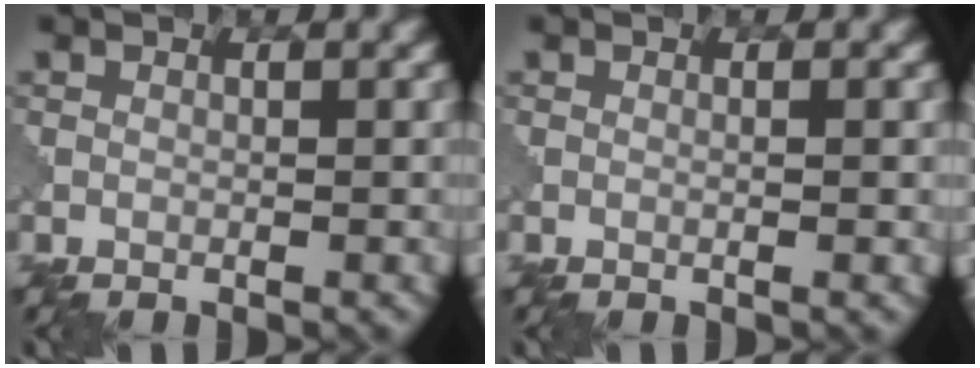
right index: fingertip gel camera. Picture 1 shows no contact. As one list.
[{"total": 1.4, "force": [0.0, 0.6, 1.2], "torque": [0.003, 0.010, -0.013]}]